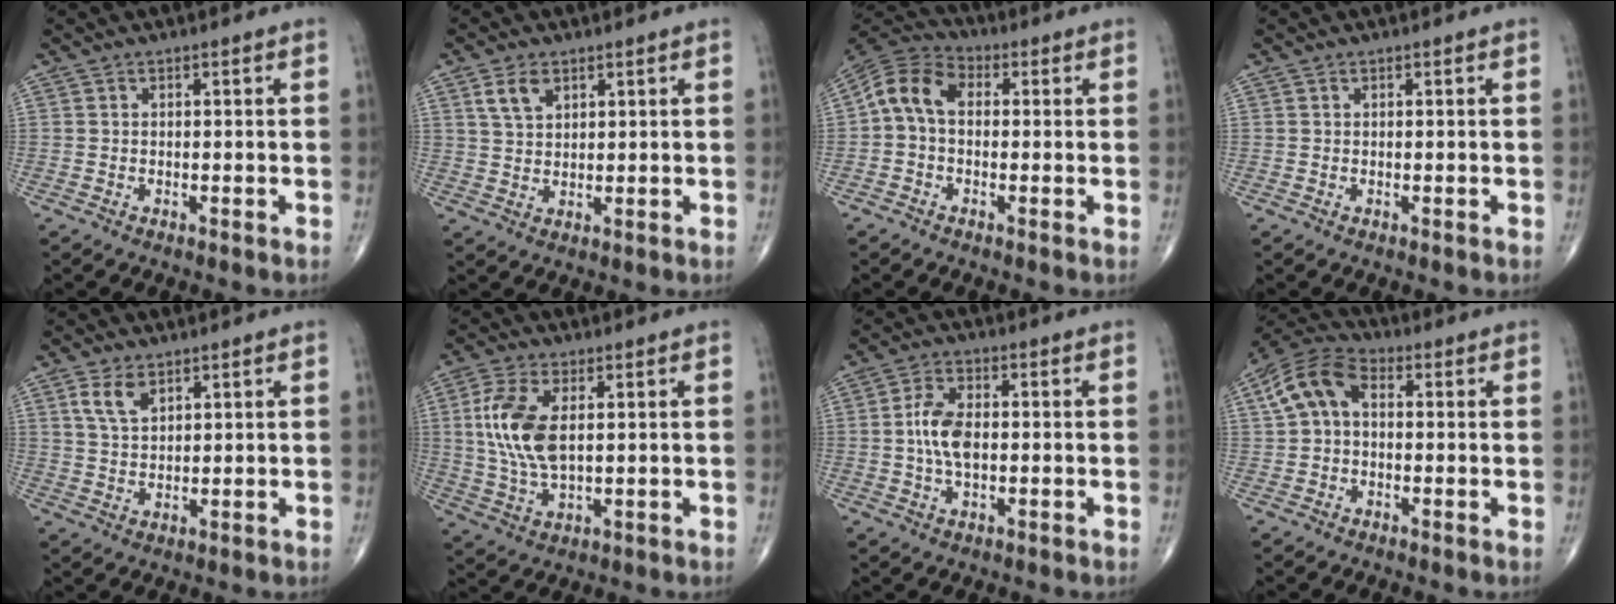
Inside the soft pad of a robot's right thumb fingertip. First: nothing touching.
{"total": 4.7, "force": [2.5, 2.8, 2.9], "torque": [-0.046, -0.009, 0.051]}
{"total": 8.6, "force": [0.4, 6.0, 6.1], "torque": [-0.106, 0.028, -0.008]}
{"total": 0.0}
{"total": 5.1, "force": [2.8, 2.7, 3.3], "torque": [-0.057, -0.010, 0.058]}
{"total": 11.3, "force": [1.9, 5.6, 9.6], "torque": [-0.212, -0.005, 0.042]}
{"total": 7.1, "force": [-0.1, 3.8, 5.9], "torque": [-0.118, 0.009, -0.007]}
{"total": 9.1, "force": [1.1, 6.1, 6.7], "torque": [-0.128, 0.029, 0.010]}